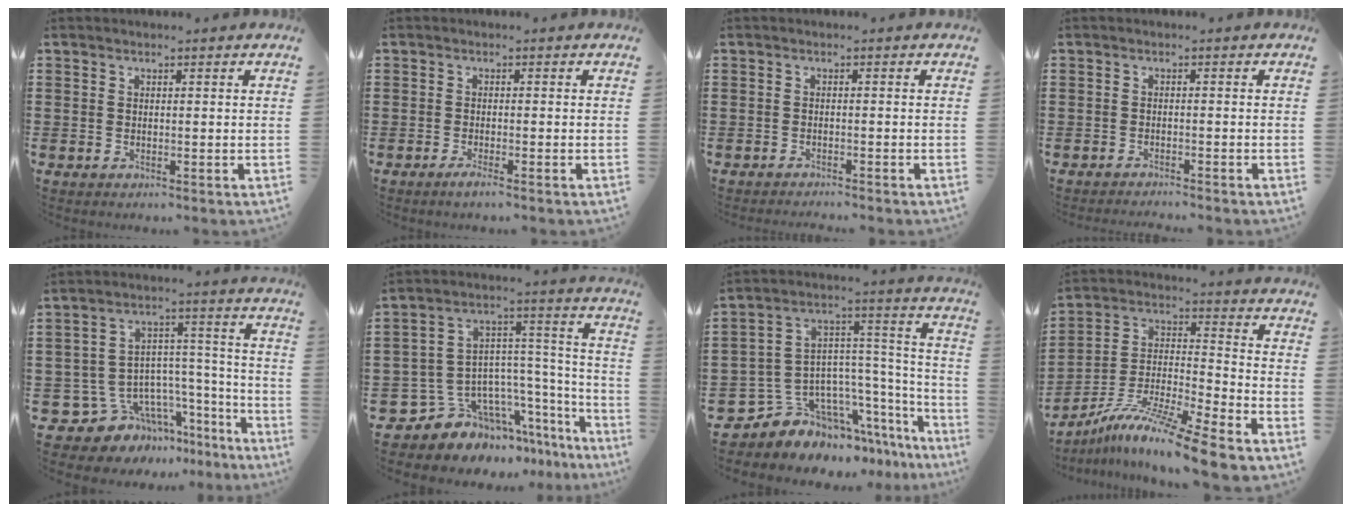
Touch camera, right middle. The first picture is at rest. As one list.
[{"total": 1.3, "force": [-1.0, -0.1, 0.9], "torque": [-0.017, -0.007, -0.016]}, {"total": 1.0, "force": [-0.9, -0.1, 0.1], "torque": [-0.003, 0.001, -0.020]}, {"total": 1.1, "force": [-1.1, -0.1, 0.1], "torque": [-0.003, 0.002, -0.023]}, {"total": 8.1, "force": [-5.6, 5.6, 1.5], "torque": [-0.060, -0.009, -0.099]}, {"total": 8.1, "force": [-5.9, 5.3, 1.6], "torque": [-0.068, -0.019, -0.110]}, {"total": 7.7, "force": [-5.7, 5.0, 1.3], "torque": [-0.064, -0.016, -0.108]}, {"total": 11.9, "force": [-10.0, -0.6, 6.4], "torque": [-0.115, 0.005, -0.195]}]